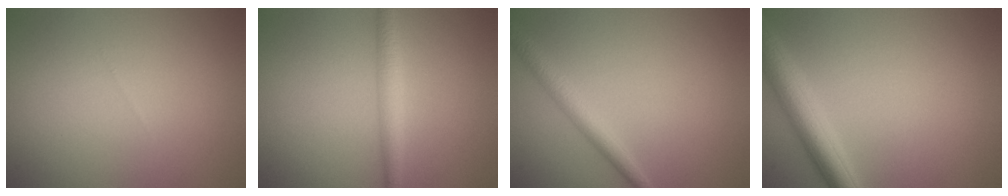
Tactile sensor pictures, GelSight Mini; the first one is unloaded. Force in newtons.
{"total": 2.2, "press": 2.2, "slide": 0.0}
{"total": 2.3, "press": 2.3, "slide": 0.2}
{"total": 4.3, "press": 4.3, "slide": 0.2}